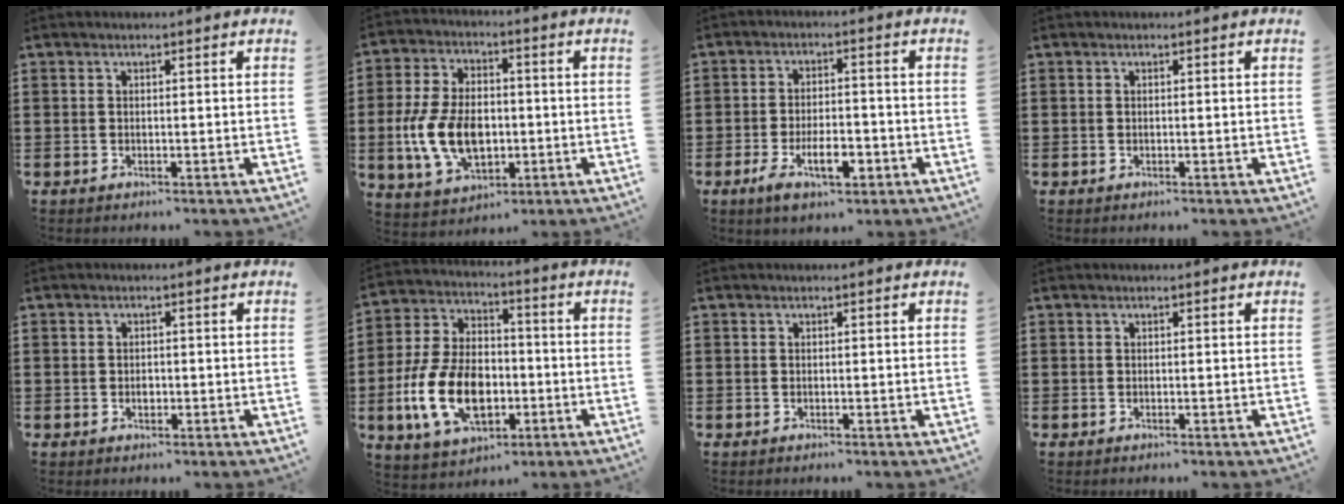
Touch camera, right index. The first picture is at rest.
{"total": 10.9, "force": [-1.8, 6.8, 8.3], "torque": [-0.200, 0.000, -0.035]}
{"total": 7.3, "force": [-3.1, 3.3, 5.7], "torque": [-0.094, -0.006, -0.059]}
{"total": 0.0}
{"total": 1.4, "force": [-0.2, 1.2, 0.7], "torque": [-0.015, 0.004, -0.004]}
{"total": 13.3, "force": [-3.6, 8.1, 9.9], "torque": [-0.241, -0.003, -0.069]}
{"total": 0.0}
{"total": 0.0}